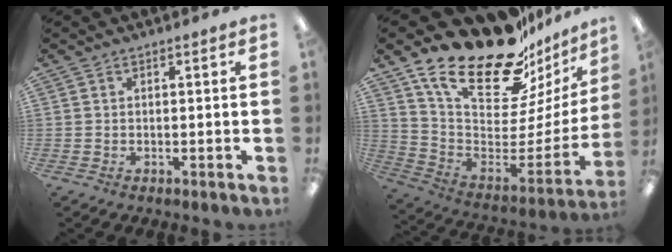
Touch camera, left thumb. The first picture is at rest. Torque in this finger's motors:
{"motor_torque": [1.20, 1.15, 1.13, -1.64, 0.40]}